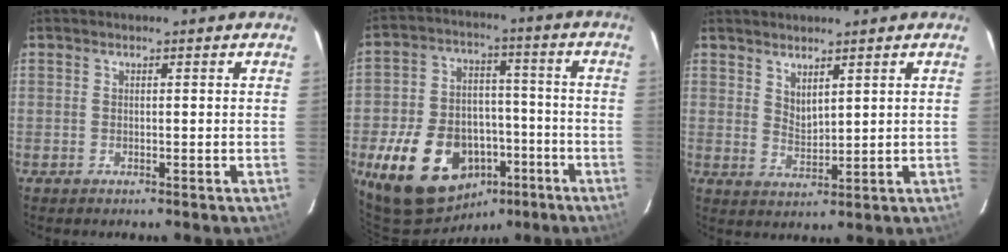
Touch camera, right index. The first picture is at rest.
{"total": 19.6, "force": [-9.9, 13.1, 10.7], "torque": [-0.228, 0.025, -0.135]}
{"total": 3.6, "force": [2.9, 1.2, 1.8], "torque": [-0.028, -0.005, 0.051]}